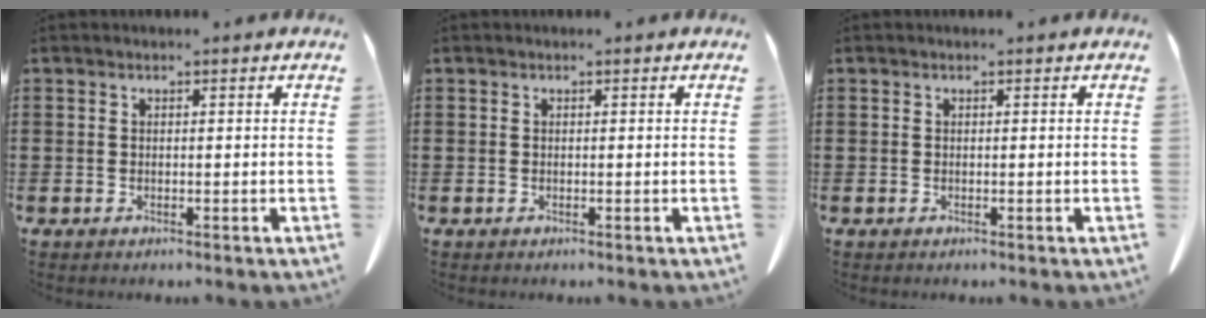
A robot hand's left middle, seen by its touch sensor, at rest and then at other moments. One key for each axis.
{"total": 0.0}
{"total": 0.0}